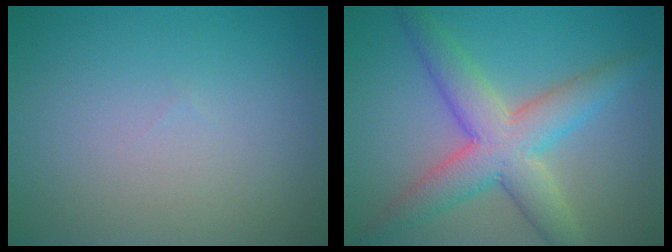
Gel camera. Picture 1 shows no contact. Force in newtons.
{"total": 6.6, "press": 6.6, "slide": 0.1}